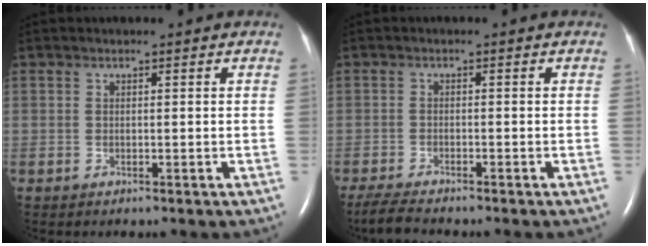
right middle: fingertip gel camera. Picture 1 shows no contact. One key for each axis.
{"total": 4.4, "fx": -3.9, "fy": 0.2, "fz": 2.0, "tx": -0.046, "ty": -0.019, "tz": -0.068}